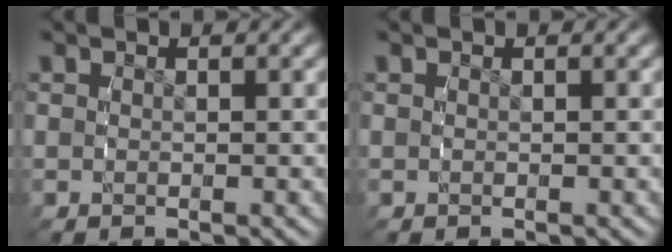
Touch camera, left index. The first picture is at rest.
{"total": 0.0}